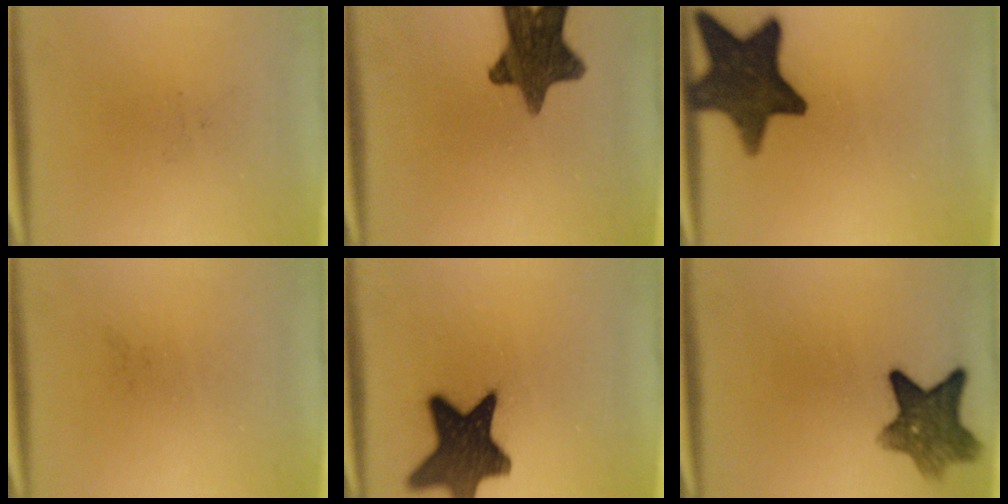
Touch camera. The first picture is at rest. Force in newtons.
{"total": 13.4}
{"total": 14.4}
{"total": 0.0}
{"total": 14.9}
{"total": 8.4}